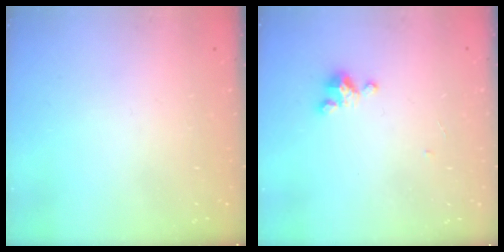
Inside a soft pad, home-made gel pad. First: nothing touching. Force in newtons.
{"total": 3.3, "press": 3.3, "slide": 0.3}